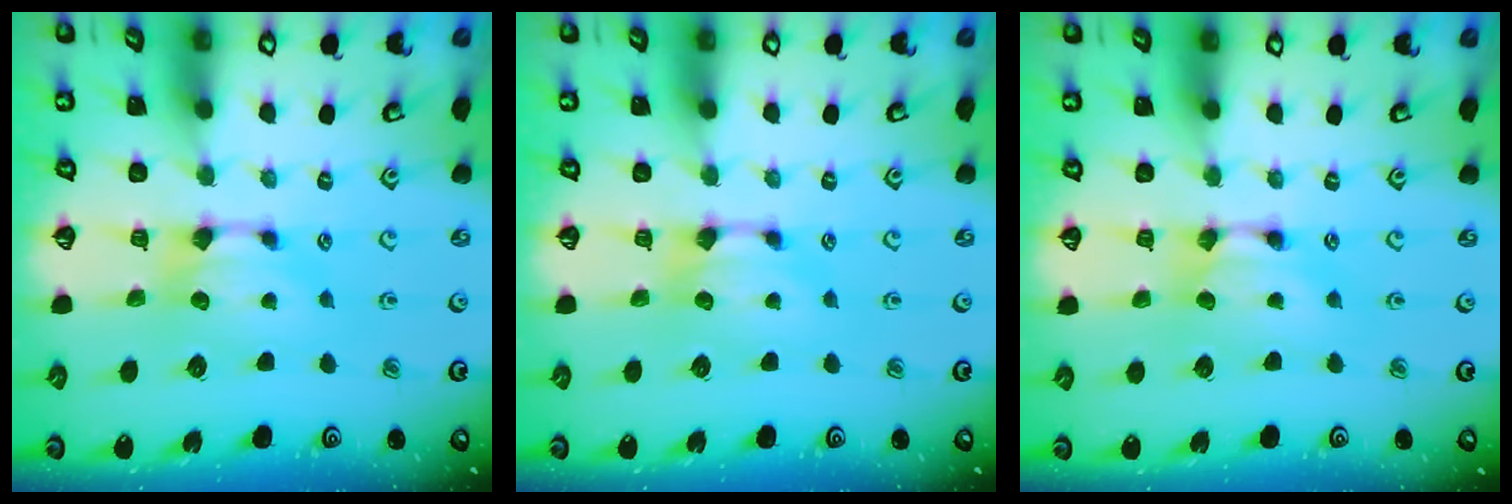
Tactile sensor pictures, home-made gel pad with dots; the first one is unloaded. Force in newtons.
{"total": 0.0}
{"total": 1.6, "press": 1.6, "slide": 0.1}